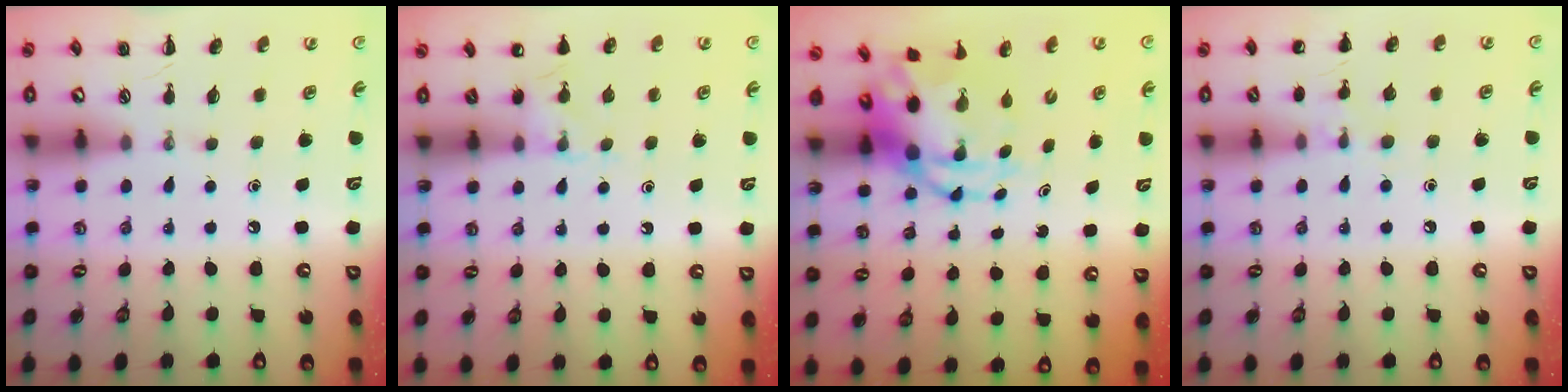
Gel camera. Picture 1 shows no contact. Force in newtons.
{"total": 5.7, "press": 5.4, "slide": 1.8}
{"total": 7.5, "press": 7.2, "slide": 1.8}
{"total": 6.6, "press": 6.3, "slide": 1.9}